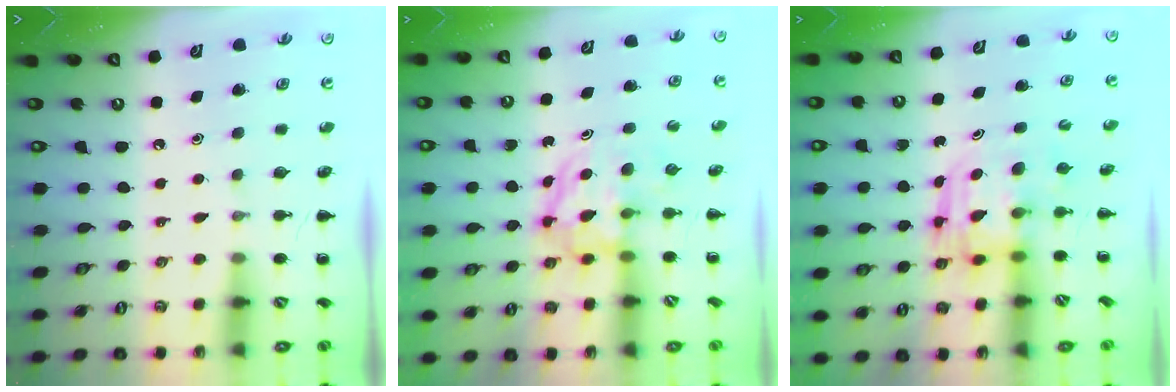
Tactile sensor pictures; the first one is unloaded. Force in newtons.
{"total": 3.8, "press": 3.8, "slide": 0.5}
{"total": 3.0, "press": 3.0, "slide": 0.3}